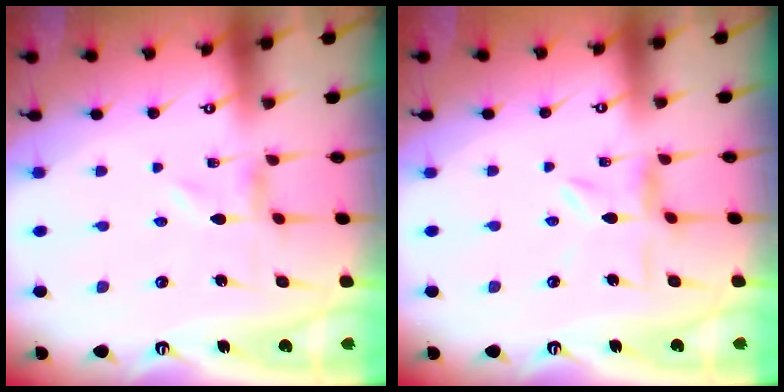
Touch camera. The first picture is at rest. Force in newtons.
{"total": 4.5, "press": 4.5, "slide": 0.5}